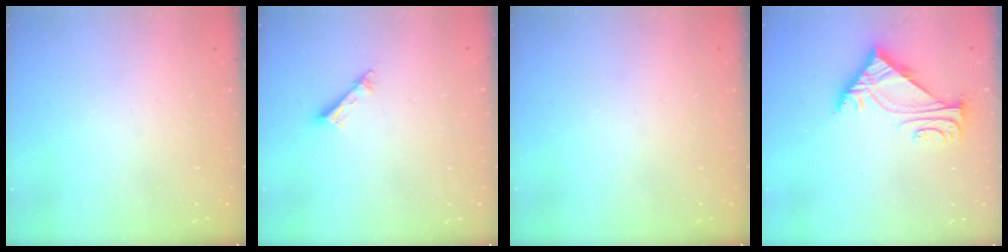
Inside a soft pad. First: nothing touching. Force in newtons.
{"total": 3.2, "press": 3.2, "slide": 0.2}
{"total": 0.0}
{"total": 6.6, "press": 6.6, "slide": 0.1}